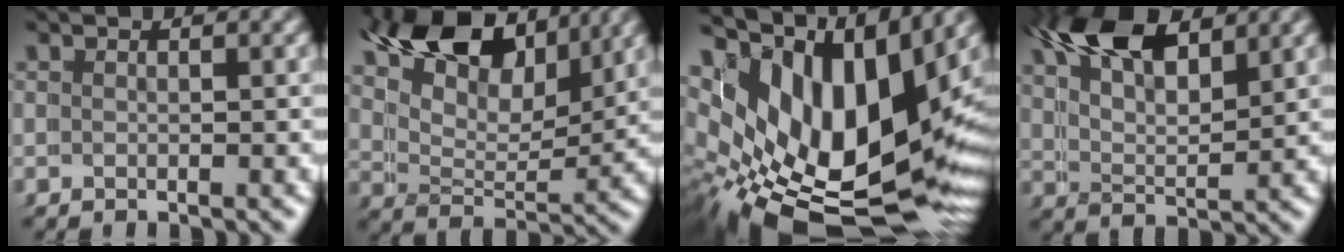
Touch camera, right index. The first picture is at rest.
{"total": 10.8, "force": [6.8, 6.1, 5.7], "torque": [-0.123, -0.001, 0.105]}
{"total": 17.6, "force": [-2.3, 10.9, 13.6], "torque": [-0.262, -0.068, -0.004]}
{"total": 8.1, "force": [5.0, 4.0, 4.9], "torque": [-0.117, -0.013, 0.085]}